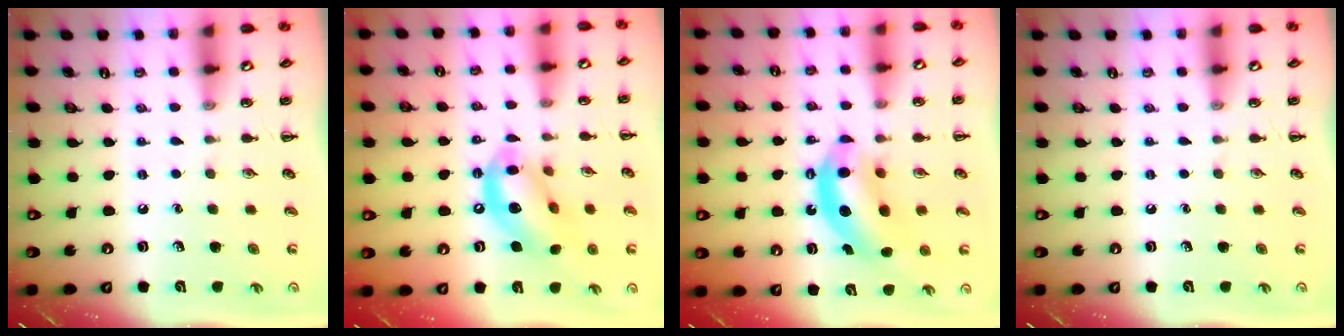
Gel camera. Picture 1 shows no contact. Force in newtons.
{"total": 13.3, "press": 12.9, "slide": 3.4}
{"total": 10.9, "press": 10.5, "slide": 2.9}
{"total": 0.0}